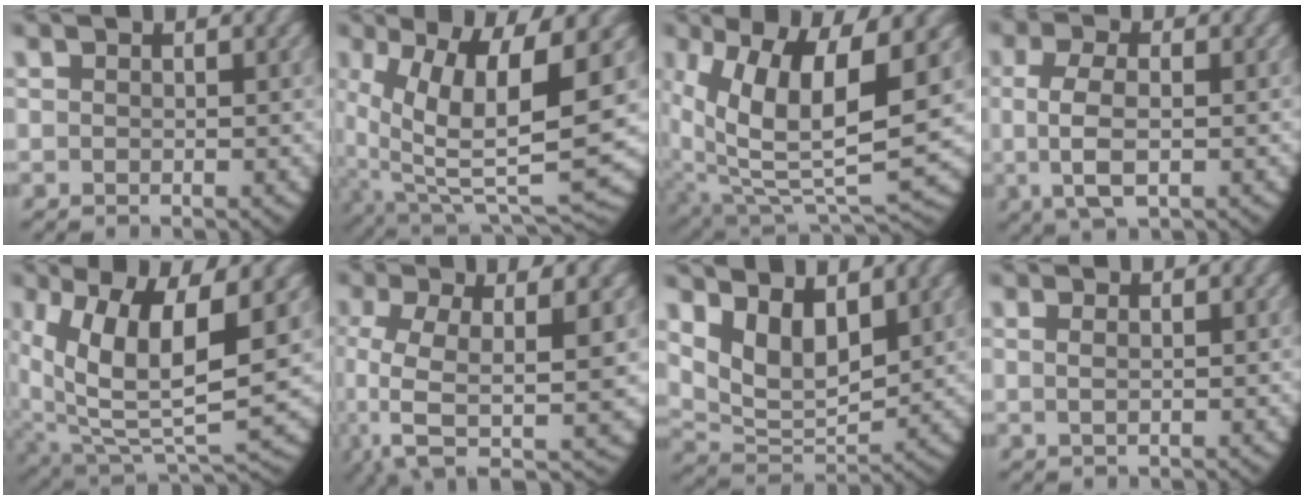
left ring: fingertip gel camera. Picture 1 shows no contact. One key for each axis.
{"total": 13.9, "fx": -0.2, "fy": 7.5, "fz": 11.7, "tx": -0.214, "ty": -0.041, "tz": 0.017}
{"total": 14.3, "fx": 0.8, "fy": 8.6, "fz": 11.3, "tx": -0.224, "ty": -0.046, "tz": 0.035}
{"total": 4.2, "fx": 0.0, "fy": 2.1, "fz": 3.6, "tx": -0.095, "ty": -0.012, "tz": 0.008}
{"total": 12.8, "fx": 1.0, "fy": 7.9, "fz": 10.0, "tx": -0.208, "ty": -0.044, "tz": 0.038}
{"total": 9.2, "fx": -0.3, "fy": 4.7, "fz": 7.9, "tx": -0.163, "ty": -0.031, "tz": 0.009}
{"total": 9.9, "fx": 2.5, "fy": 7.4, "fz": 6.1, "tx": -0.140, "ty": -0.028, "tz": 0.050}
{"total": 0.8, "fx": 0.2, "fy": -0.1, "fz": 0.7, "tx": -0.022, "ty": -0.006, "tz": 0.009}